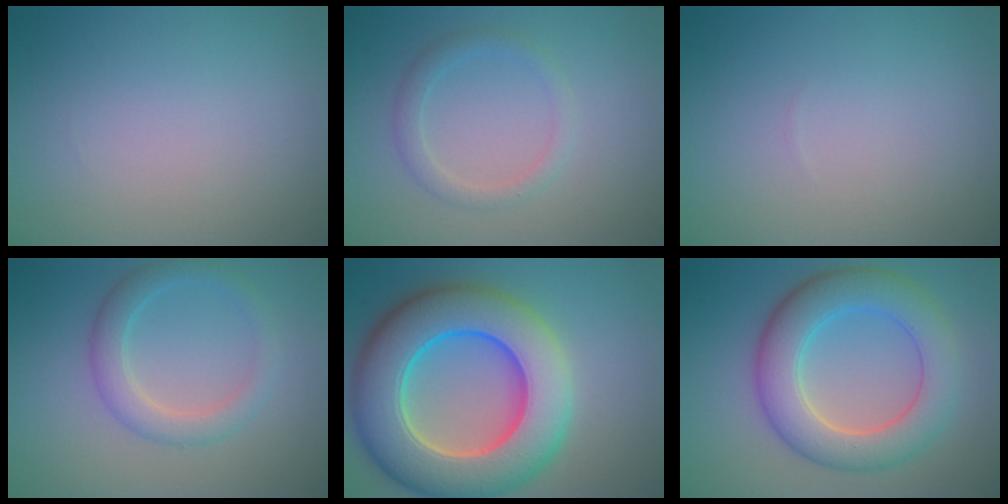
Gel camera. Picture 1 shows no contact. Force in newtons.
{"total": 1.9, "press": 1.9, "slide": 0.1}
{"total": 0.0}
{"total": 3.0, "press": 3.0, "slide": 0.1}
{"total": 13.3, "press": 13.1, "slide": 2.1}
{"total": 7.2, "press": 7.2, "slide": 0.3}